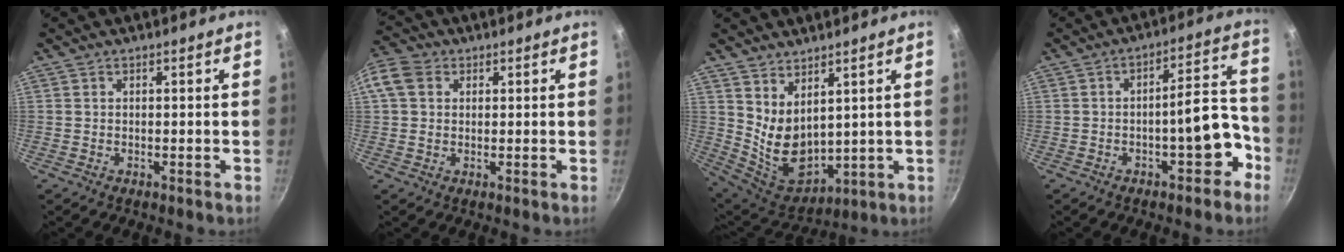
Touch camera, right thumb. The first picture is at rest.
{"total": 8.6, "force": [2.3, 6.8, 4.8], "torque": [-0.103, 0.013, 0.029]}
{"total": 10.3, "force": [4.3, 5.8, 7.3], "torque": [-0.111, -0.057, 0.107]}
{"total": 9.7, "force": [-4.3, 3.9, 7.8], "torque": [-0.066, 0.066, -0.052]}